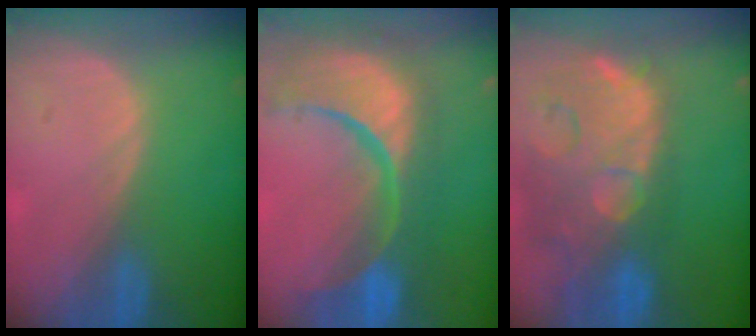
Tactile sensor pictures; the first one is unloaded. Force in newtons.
{"total": 15.3, "press": 12.1, "slide": 9.4}
{"total": 14.8, "press": 11.9, "slide": 8.9}